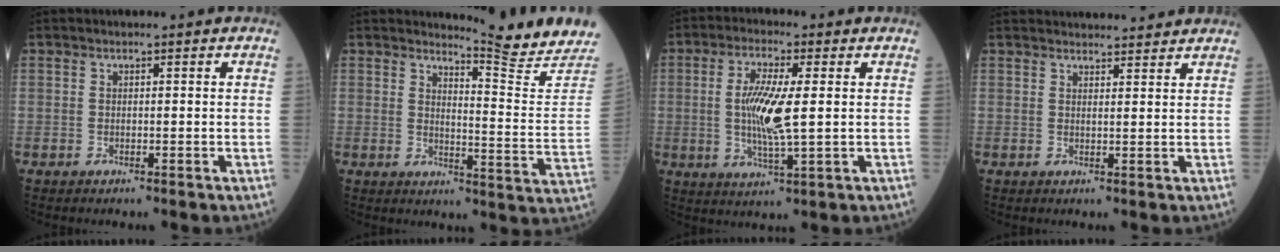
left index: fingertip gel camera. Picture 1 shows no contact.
{"total": 12.2, "force": [12.0, -1.3, 1.6], "torque": [-0.019, -0.102, 0.141]}
{"total": 8.4, "force": [0.5, 0.9, 8.4], "torque": [-0.176, -0.006, 0.013]}
{"total": 11.4, "force": [11.0, 1.8, 2.6], "torque": [-0.025, 0.027, 0.143]}